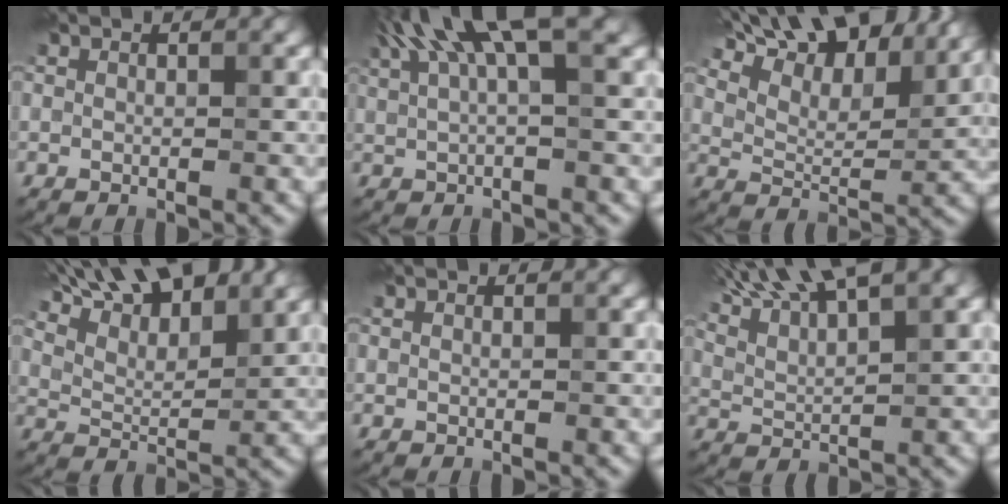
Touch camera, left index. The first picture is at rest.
{"total": 7.1, "force": [3.6, 1.6, 5.9], "torque": [-0.103, 0.018, 0.065]}
{"total": 13.9, "force": [11.2, 4.0, 7.1], "torque": [-0.133, 0.014, 0.154]}
{"total": 12.0, "force": [9.7, 3.4, 6.2], "torque": [-0.106, 0.022, 0.120]}
{"total": 0.0}
{"total": 10.7, "force": [7.7, 3.0, 6.8], "torque": [-0.133, 0.040, 0.103]}